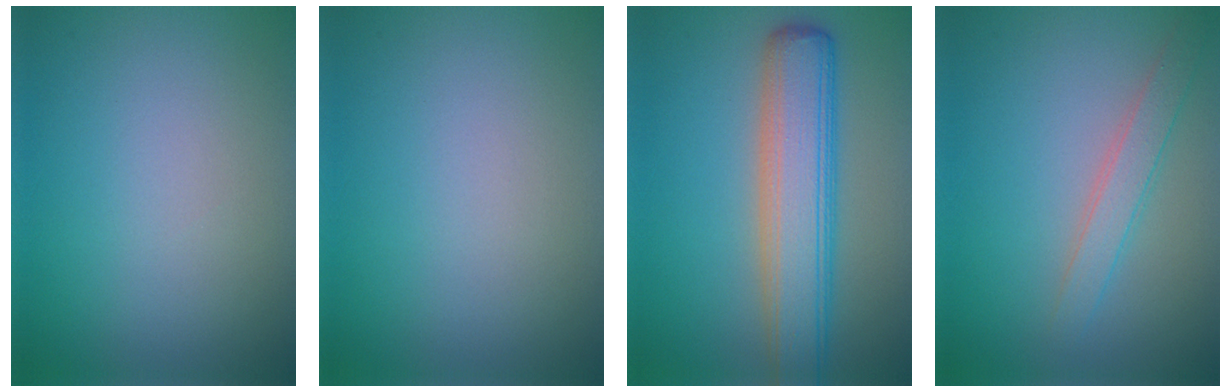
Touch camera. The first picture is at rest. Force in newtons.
{"total": 0.0}
{"total": 7.3, "press": 7.3, "slide": 0.4}
{"total": 2.3, "press": 2.3, "slide": 0.1}